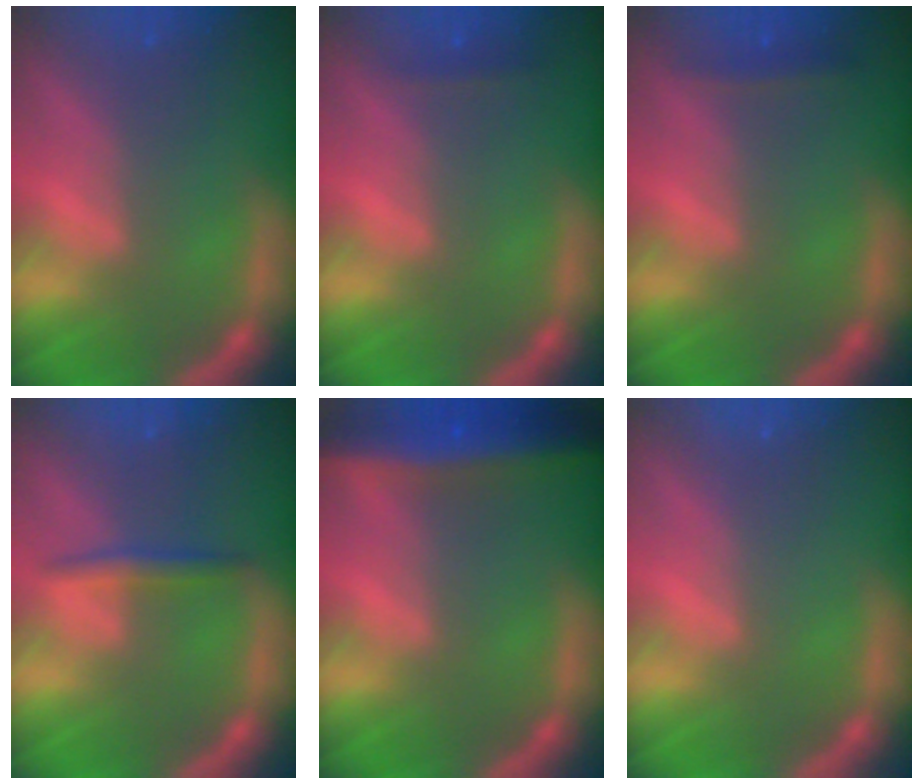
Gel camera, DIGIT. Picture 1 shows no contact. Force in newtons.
{"total": 0.9}
{"total": 1.4}
{"total": 1.9}
{"total": 8.6}
{"total": 0.0}